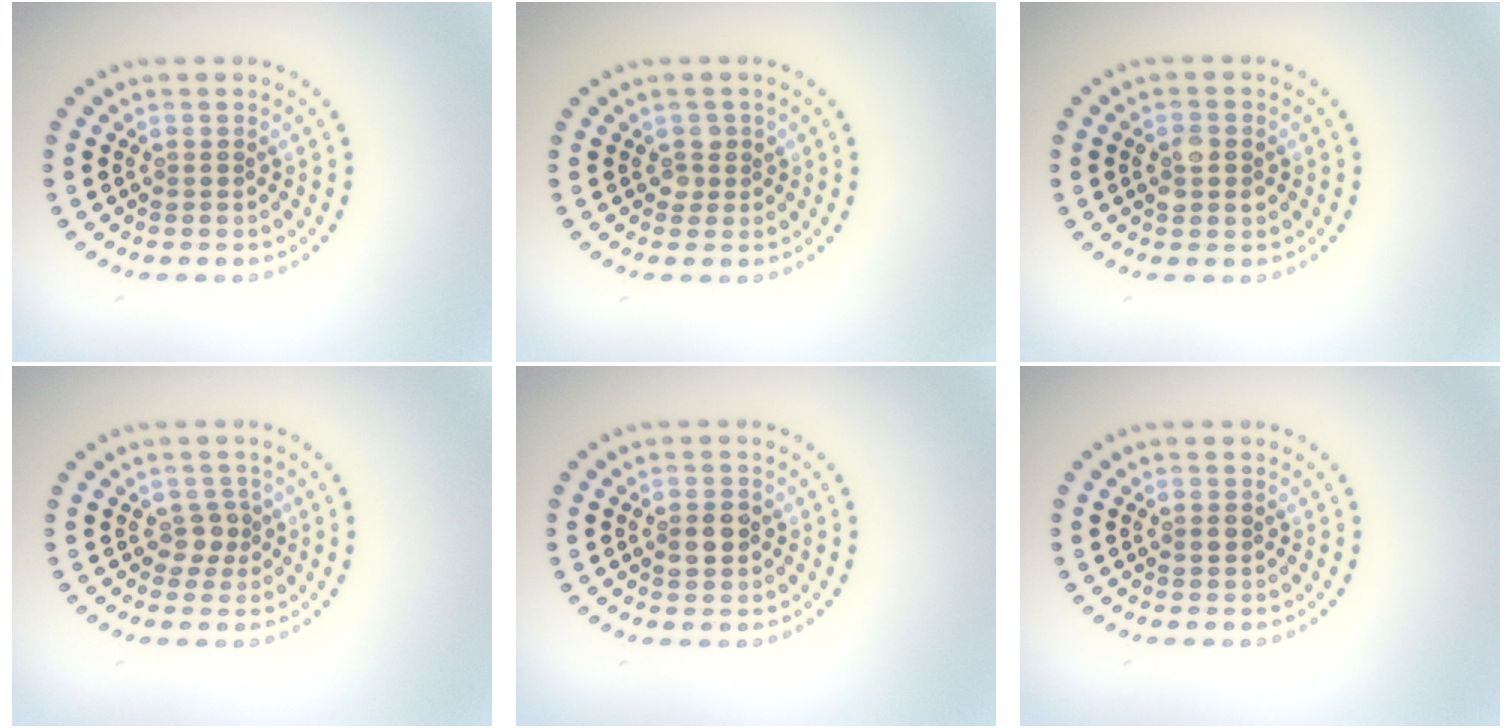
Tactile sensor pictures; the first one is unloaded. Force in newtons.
{"total": 1.2, "press": 1.1, "slide": 0.4}
{"total": 2.5, "press": 2.5, "slide": 0.1}
{"total": 1.6, "press": 1.3, "slide": 1.0}
{"total": 2.4, "press": 2.4, "slide": 0.0}
{"total": 1.0, "press": 1.0, "slide": 0.0}